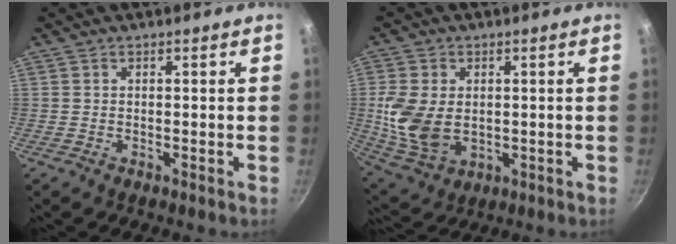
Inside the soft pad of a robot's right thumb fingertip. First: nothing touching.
{"total": 11.3, "force": [0.4, 7.8, 8.2], "torque": [-0.159, -0.015, 0.020]}